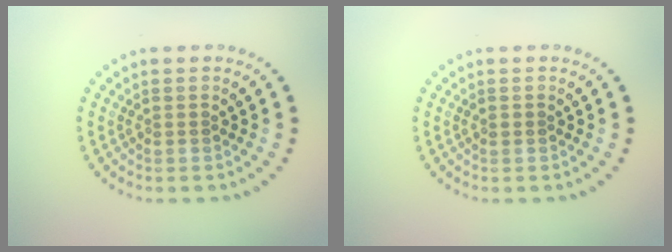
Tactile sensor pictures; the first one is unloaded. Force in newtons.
{"total": 0.5, "press": 0.5, "slide": 0.1}